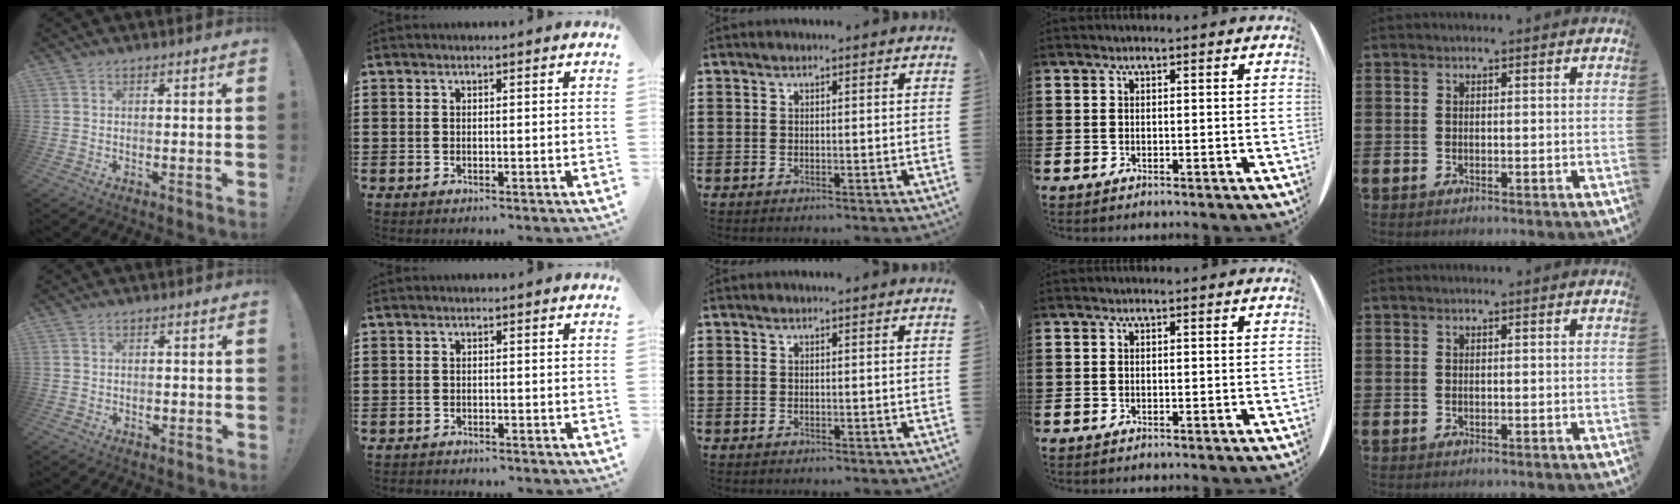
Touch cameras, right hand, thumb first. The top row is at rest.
{"thumb": {"total": 1.3, "force": [0.1, 1.3, 0.0], "torque": [0.002, -0.001, 0.000]}, "index": {"total": 0.7, "force": [-0.7, 0.2, -0.2], "torque": [0.002, 0.003, -0.016]}}